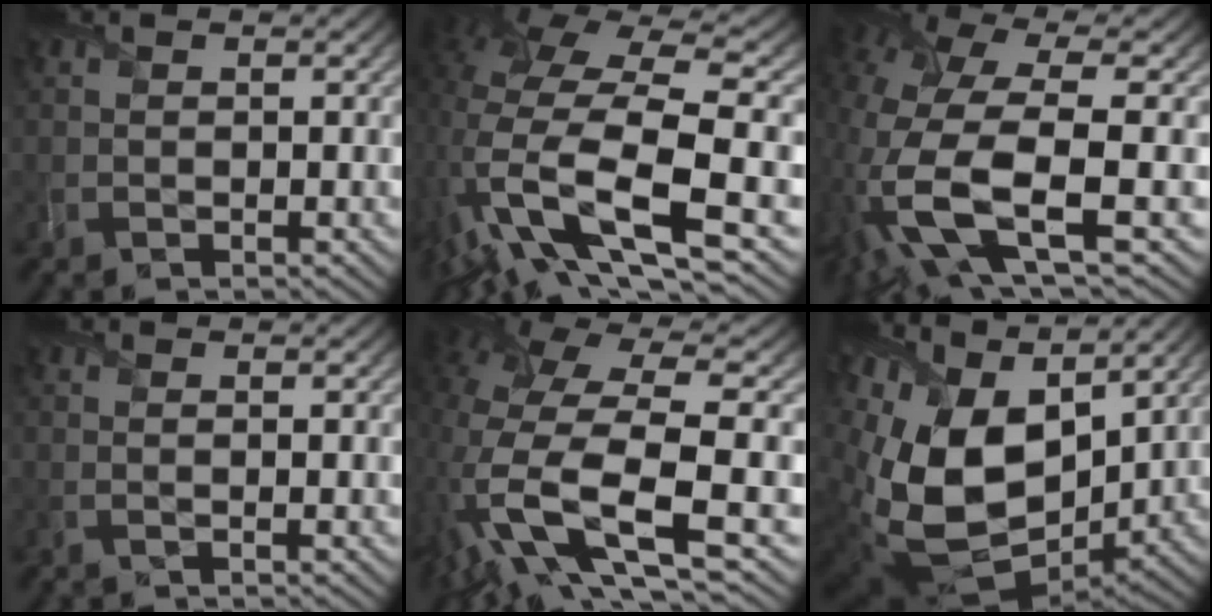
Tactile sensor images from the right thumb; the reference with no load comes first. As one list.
[{"total": 17.7, "force": [-2.8, 6.3, 16.3], "torque": [-0.342, -0.024, -0.037]}, {"total": 14.6, "force": [-4.1, 6.1, 12.6], "torque": [-0.314, -0.030, -0.068]}, {"total": 0.7, "force": [-0.2, 0.0, 0.7], "torque": [-0.016, -0.001, -0.006]}, {"total": 15.8, "force": [-3.2, 6.1, 14.2], "torque": [-0.335, -0.026, -0.038]}, {"total": 18.8, "force": [2.9, 12.3, 13.9], "torque": [-0.341, -0.024, 0.071]}]